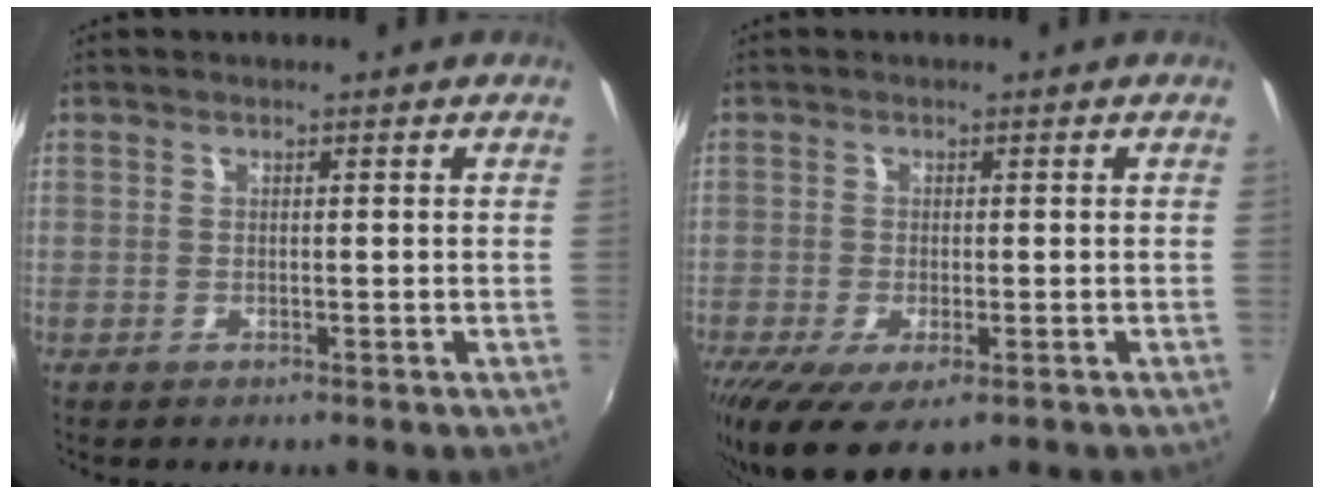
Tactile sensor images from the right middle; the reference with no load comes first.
{"total": 8.6, "force": [-4.8, 3.3, 6.4], "torque": [-0.135, -0.042, -0.076]}